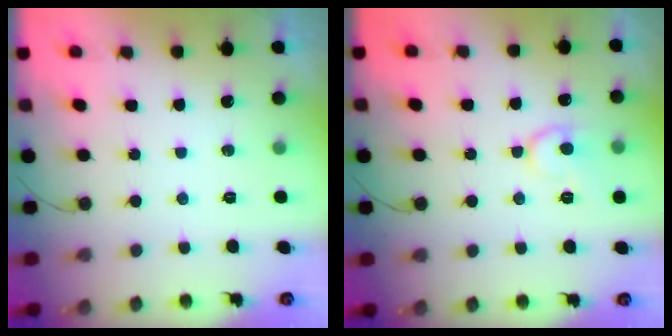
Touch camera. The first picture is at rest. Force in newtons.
{"total": 9.5, "press": 9.5, "slide": 0.8}